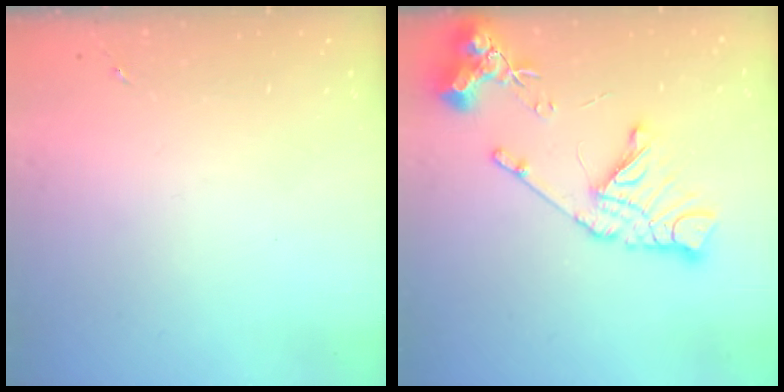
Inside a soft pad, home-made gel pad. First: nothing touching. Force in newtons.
{"total": 16.4, "press": 16.3, "slide": 1.9}